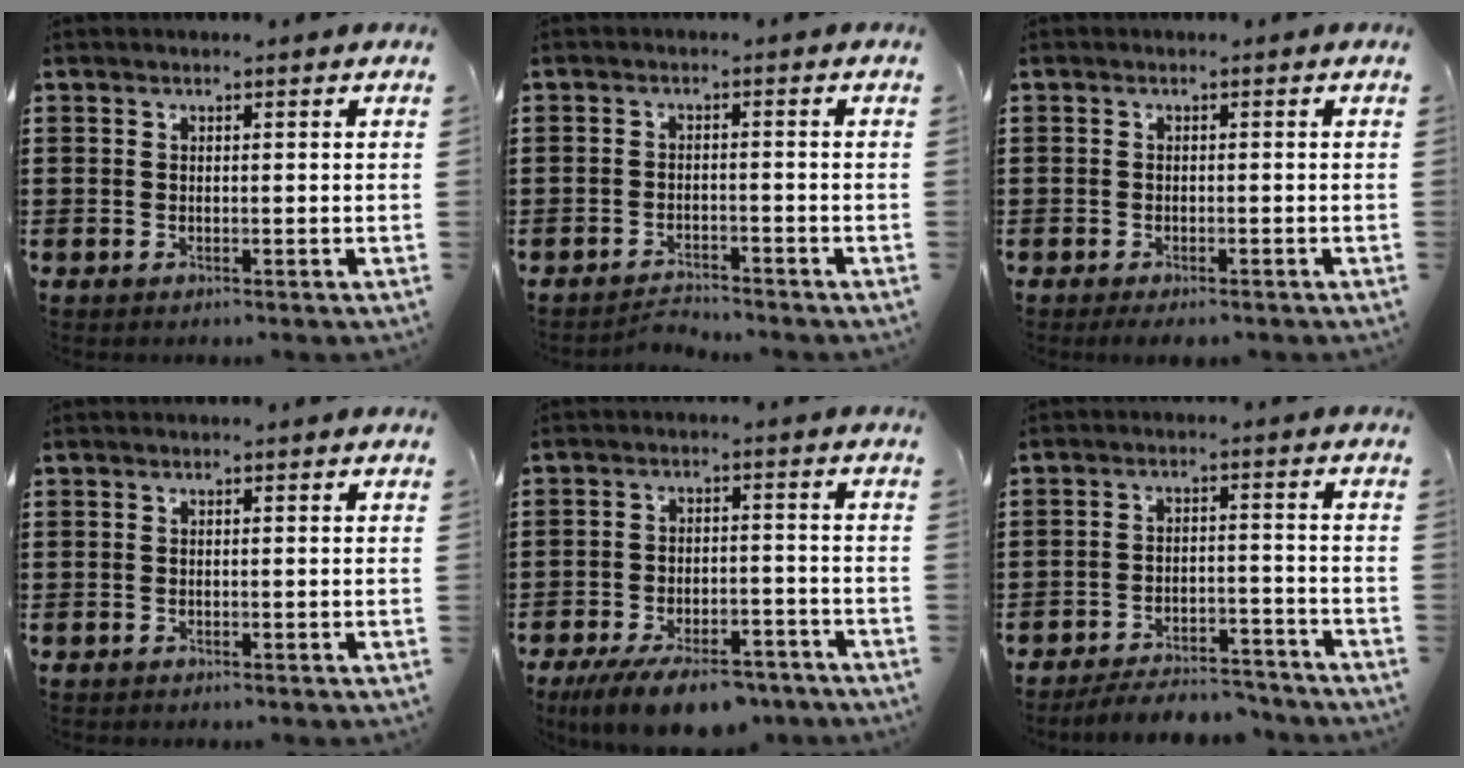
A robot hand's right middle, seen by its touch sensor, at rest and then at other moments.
{"total": 2.5, "force": [-2.5, 0.2, 0.0], "torque": [-0.009, -0.001, -0.054]}
{"total": 1.2, "force": [-1.1, 0.3, 0.3], "torque": [-0.008, -0.002, -0.021]}
{"total": 0.0}
{"total": 8.4, "force": [-7.1, 2.1, 4.0], "torque": [-0.071, 0.012, -0.131]}
{"total": 5.1, "force": [-5.0, 0.7, 1.0], "torque": [-0.024, 0.005, -0.102]}